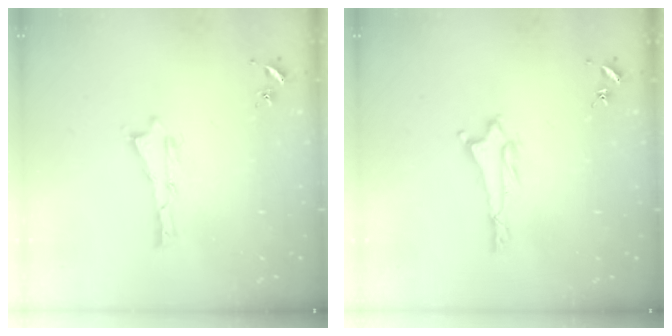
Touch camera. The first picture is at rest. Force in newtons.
{"total": 1.0, "press": 0.9, "slide": 0.2}